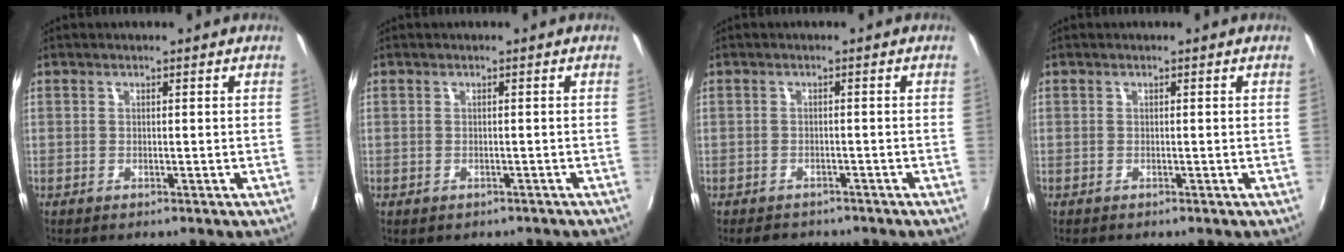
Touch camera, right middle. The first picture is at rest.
{"total": 1.6, "force": [-1.0, 1.1, 0.6], "torque": [-0.014, -0.007, -0.009]}
{"total": 4.1, "force": [-3.4, 2.0, 1.1], "torque": [-0.028, -0.009, -0.049]}
{"total": 0.0}